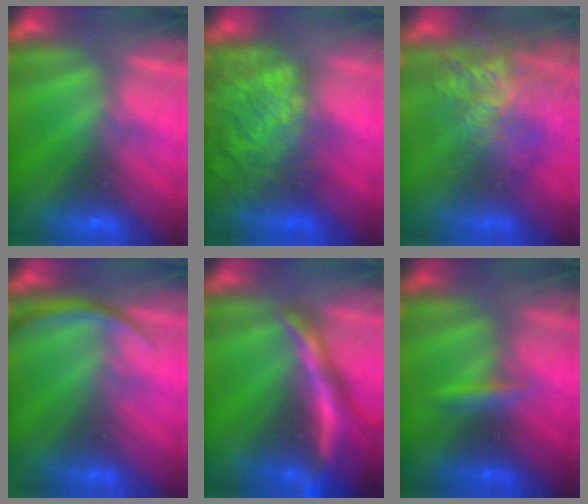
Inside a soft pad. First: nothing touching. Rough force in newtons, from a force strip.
{"total": 9.4}
{"total": 10.0}
{"total": 2.9}
{"total": 7.1}
{"total": 2.4}